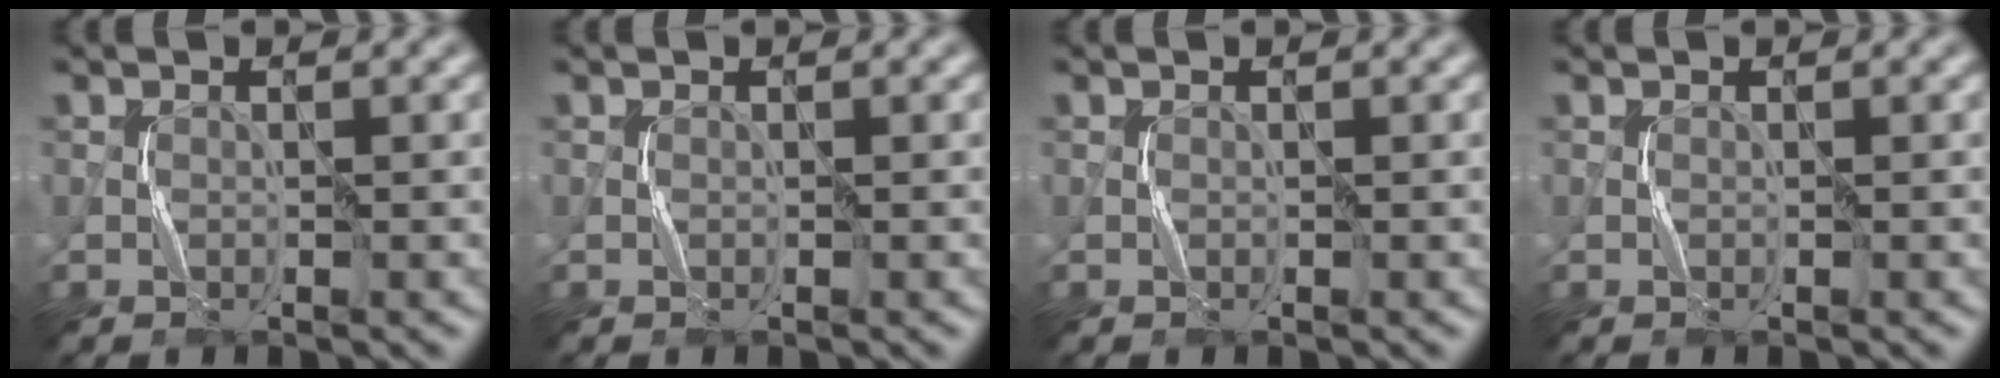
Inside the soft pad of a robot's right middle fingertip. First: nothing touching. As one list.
[{"total": 0.0}, {"total": 0.0}, {"total": 0.0}]